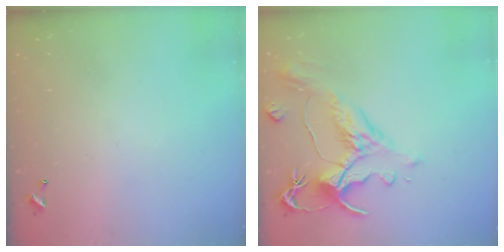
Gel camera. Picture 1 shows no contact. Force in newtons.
{"total": 1.5, "press": 0.1, "slide": 1.5}